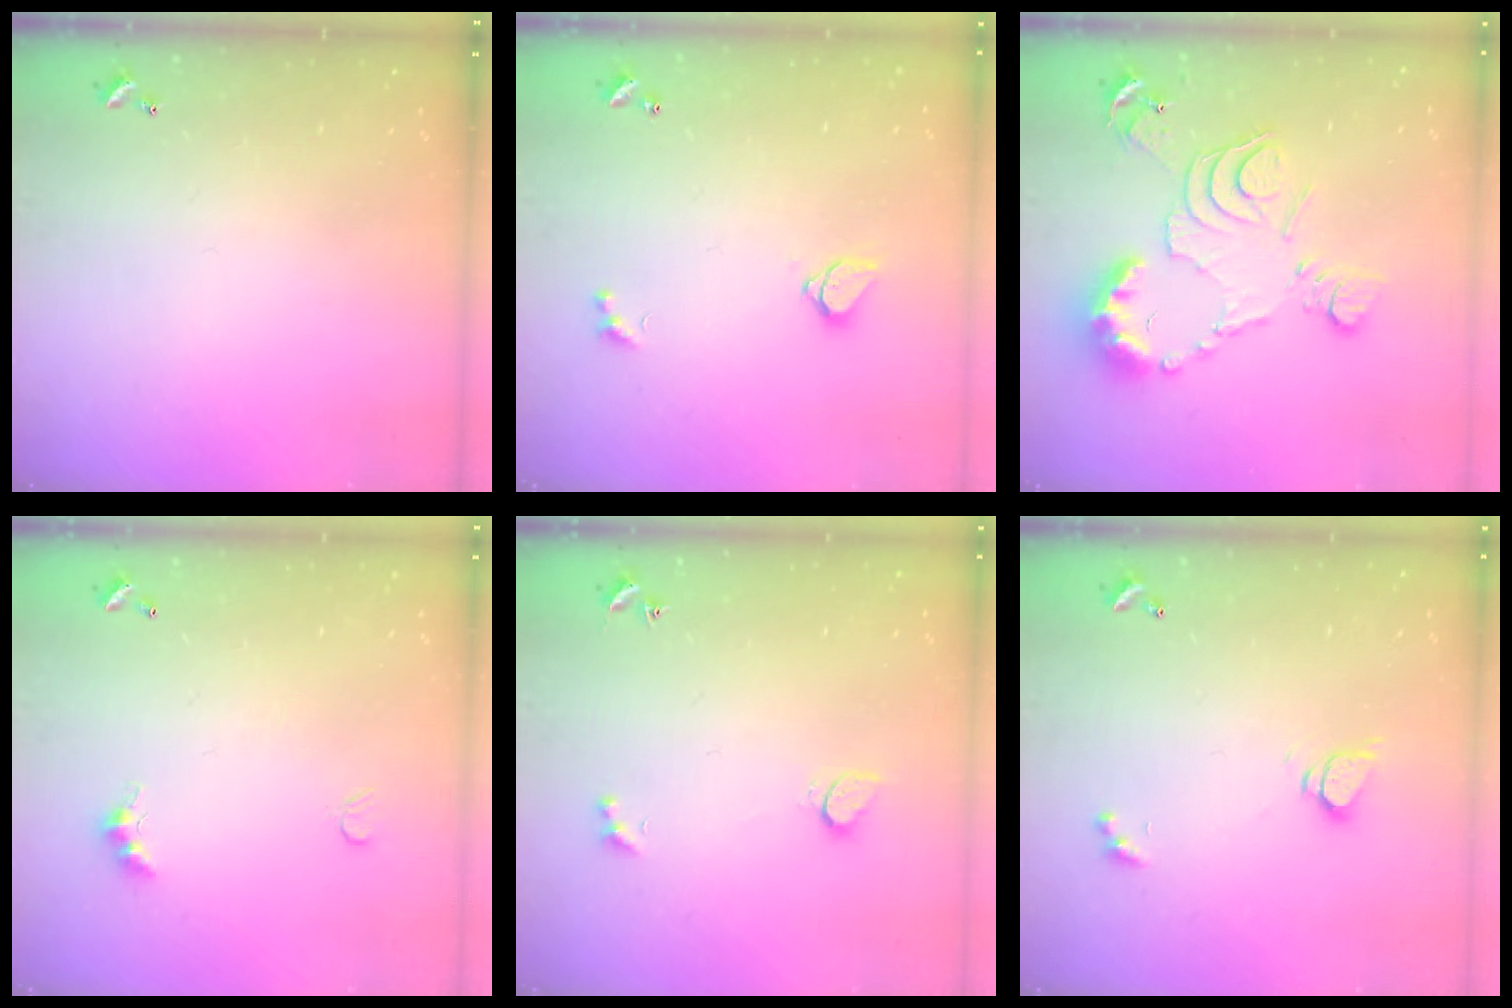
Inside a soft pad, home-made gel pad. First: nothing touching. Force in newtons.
{"total": 1.7, "press": 1.7, "slide": 0.4}
{"total": 14.4, "press": 14.4, "slide": 1.3}
{"total": 3.8, "press": 3.8, "slide": 0.7}
{"total": 1.8, "press": 1.7, "slide": 0.6}
{"total": 2.7, "press": 2.7, "slide": 0.3}